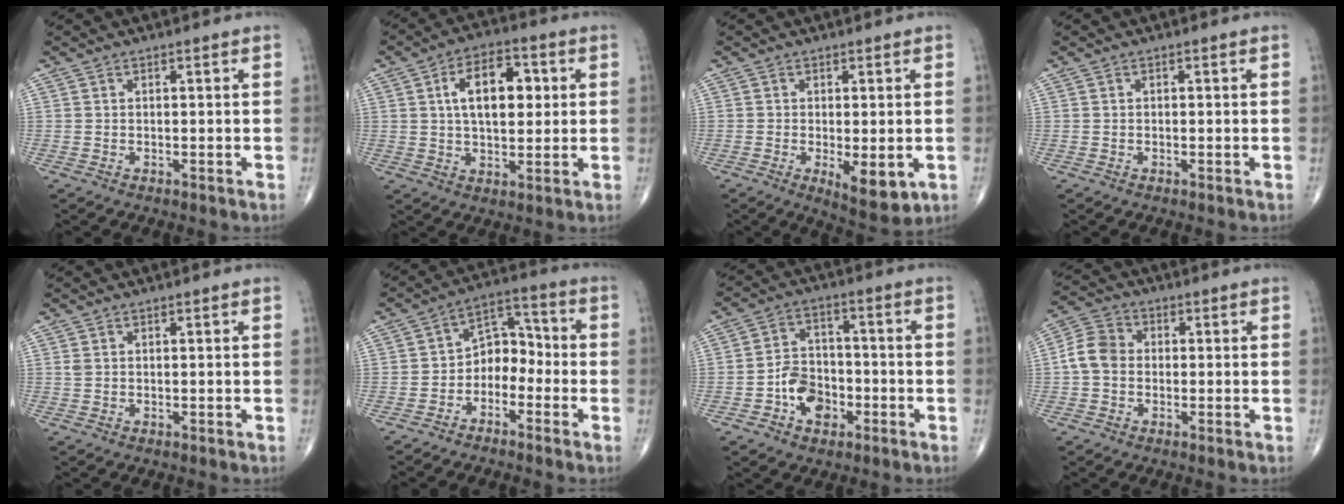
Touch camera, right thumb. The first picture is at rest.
{"total": 11.7, "force": [2.4, 6.5, 9.4], "torque": [-0.129, 0.007, 0.036]}
{"total": 7.2, "force": [-1.9, 2.8, 6.4], "torque": [-0.085, -0.018, -0.023]}
{"total": 0.0}
{"total": 0.7, "force": [0.2, 0.4, 0.4], "torque": [-0.011, 0.007, 0.007]}
{"total": 7.6, "force": [-2.8, 5.4, 4.5], "torque": [-0.041, 0.050, -0.061]}
{"total": 8.6, "force": [-3.2, 6.2, 5.0], "torque": [-0.052, 0.030, -0.060]}
{"total": 6.3, "force": [-0.4, 5.2, 3.6], "torque": [-0.061, 0.020, -0.019]}